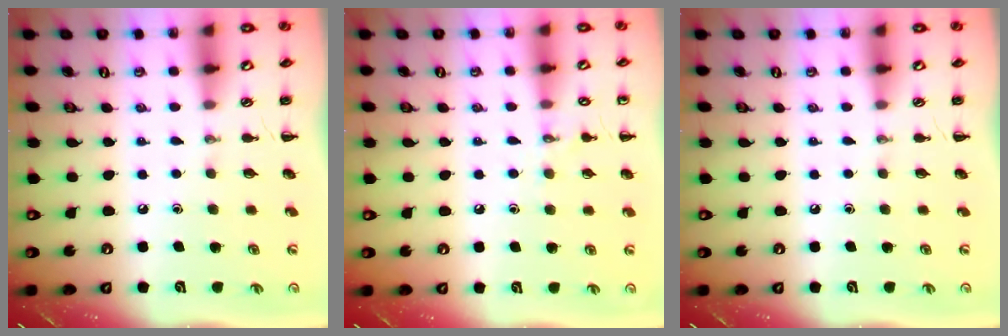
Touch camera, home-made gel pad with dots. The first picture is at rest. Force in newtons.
{"total": 6.6, "press": 6.3, "slide": 2.0}
{"total": 0.0}